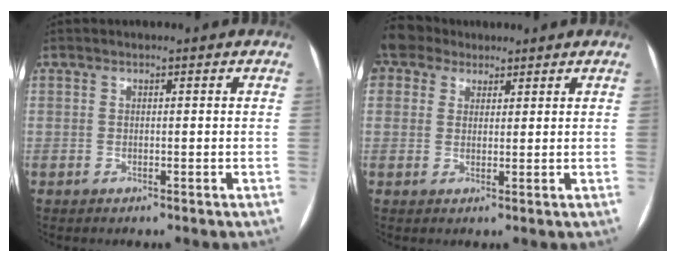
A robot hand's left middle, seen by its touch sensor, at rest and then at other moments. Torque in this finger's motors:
{"motor_torque": [1.10, -1.04, 1.05, 0.21]}